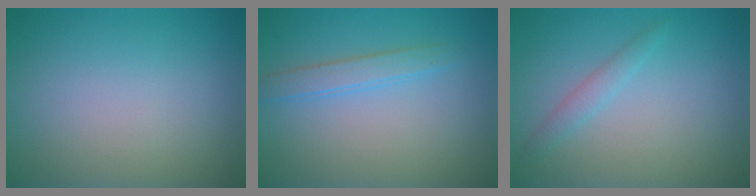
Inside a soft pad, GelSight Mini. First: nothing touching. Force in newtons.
{"total": 1.9, "press": 1.9, "slide": 0.1}
{"total": 1.3, "press": 1.3, "slide": 0.0}